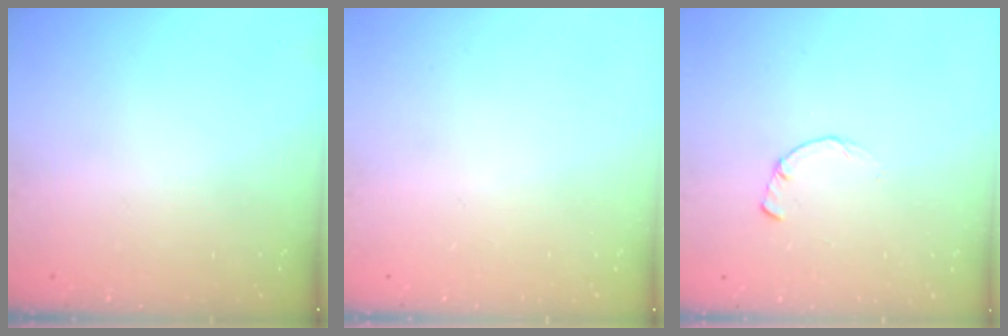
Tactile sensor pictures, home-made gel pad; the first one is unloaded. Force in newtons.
{"total": 0.0}
{"total": 1.7, "press": 1.7, "slide": 0.2}